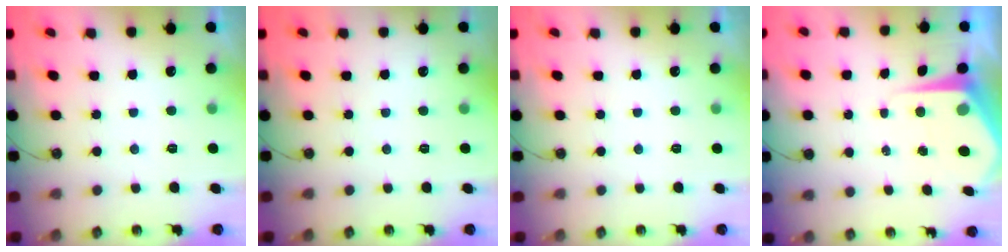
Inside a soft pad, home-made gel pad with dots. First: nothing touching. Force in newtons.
{"total": 0.0}
{"total": 0.0}
{"total": 7.4, "press": 7.3, "slide": 0.5}